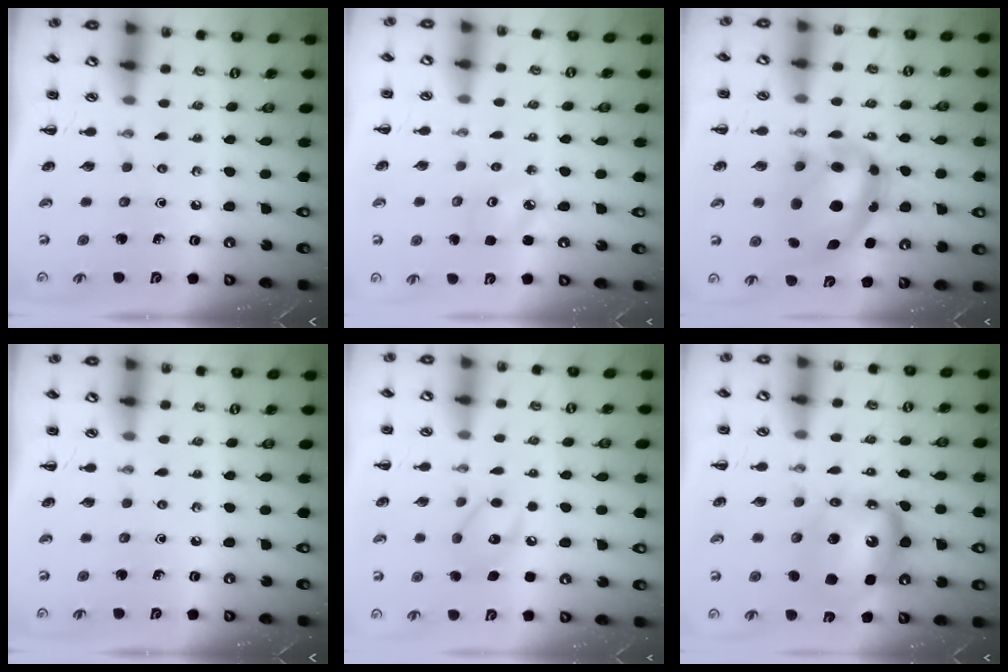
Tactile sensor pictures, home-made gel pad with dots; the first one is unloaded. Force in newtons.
{"total": 2.8, "press": 2.7, "slide": 0.6}
{"total": 13.7, "press": 13.3, "slide": 3.2}
{"total": 0.0}
{"total": 8.6, "press": 8.6, "slide": 0.7}
{"total": 9.3, "press": 8.9, "slide": 2.8}